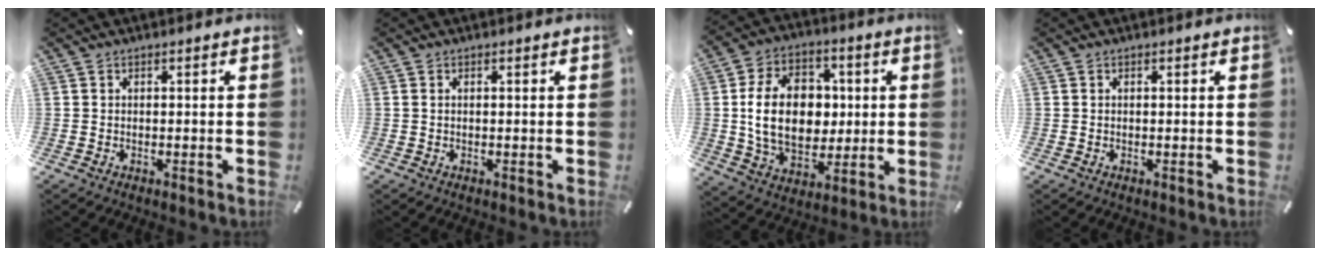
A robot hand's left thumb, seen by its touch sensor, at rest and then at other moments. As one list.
[{"total": 0.6, "force": [0.1, 0.1, 0.6], "torque": [-0.011, 0.000, 0.001]}, {"total": 18.2, "force": [1.2, 13.5, 12.2], "torque": [-0.238, 0.012, 0.022]}, {"total": 0.0}]